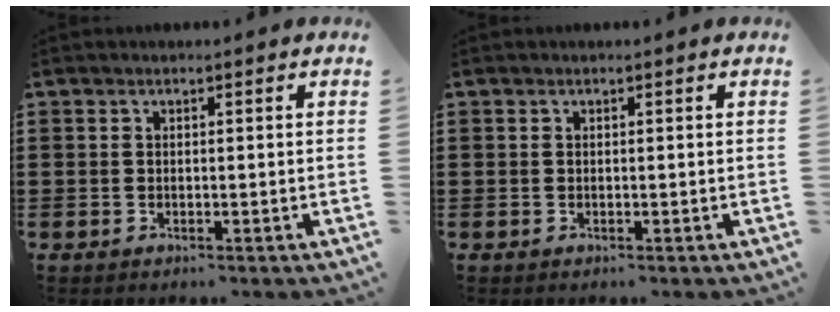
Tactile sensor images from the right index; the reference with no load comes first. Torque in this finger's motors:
{"motor_torque": [-0.05, 0.05, -0.02, 0.02]}